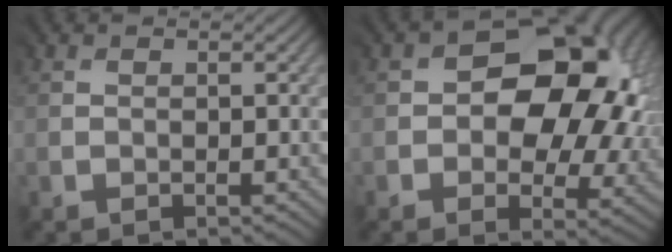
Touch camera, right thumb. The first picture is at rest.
{"total": 13.2, "force": [1.6, 8.5, 9.9], "torque": [-0.130, 0.002, 0.028]}